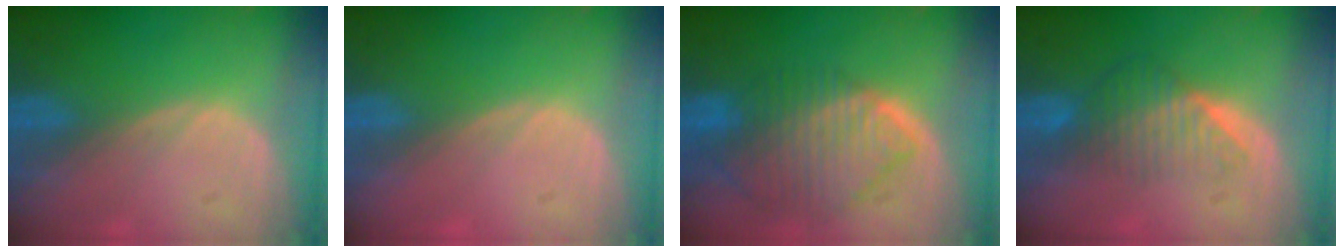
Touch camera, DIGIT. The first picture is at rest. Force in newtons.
{"total": 0.6, "press": 0.2, "slide": 0.5}
{"total": 10.1, "press": 8.5, "slide": 5.3}
{"total": 6.5, "press": 5.5, "slide": 3.4}